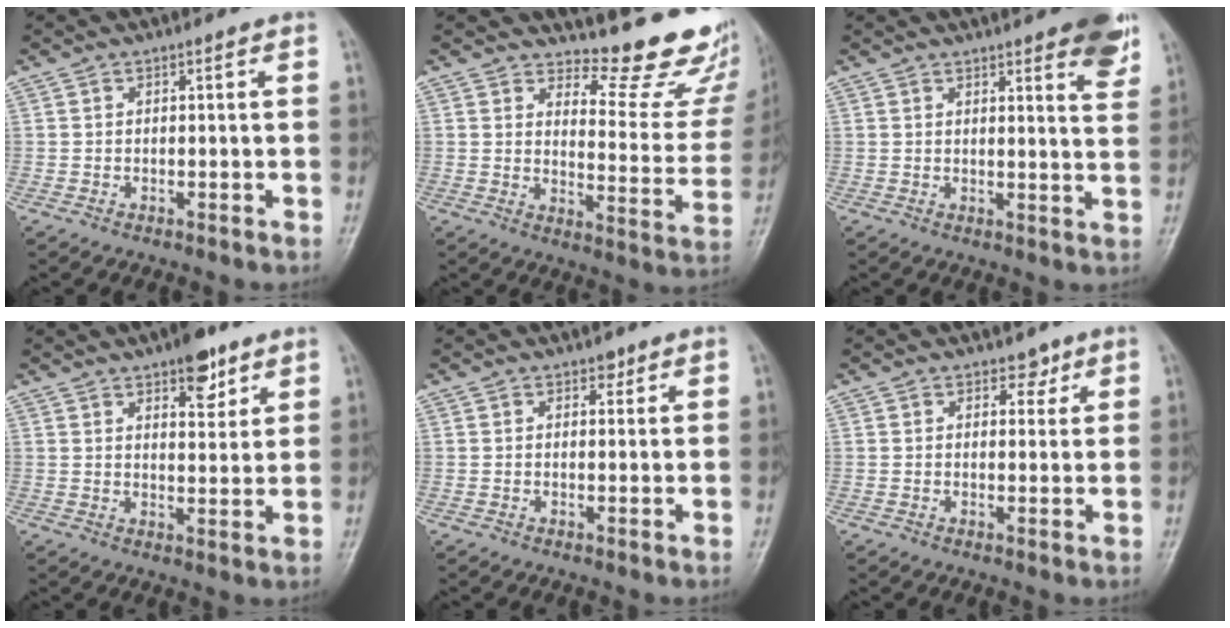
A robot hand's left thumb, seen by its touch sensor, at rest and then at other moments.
{"total": 16.1, "force": [14.6, 4.9, 5.0], "torque": [-0.010, -0.154, 0.162]}
{"total": 9.5, "force": [6.0, 2.3, 7.1], "torque": [-0.066, -0.025, 0.068]}
{"total": 7.2, "force": [4.6, 3.1, 4.6], "torque": [-0.041, -0.024, 0.062]}
{"total": 1.5, "force": [1.0, 0.9, 0.6], "torque": [0.004, -0.004, 0.010]}
{"total": 2.5, "force": [1.7, 1.6, 1.0], "torque": [0.006, -0.009, 0.022]}